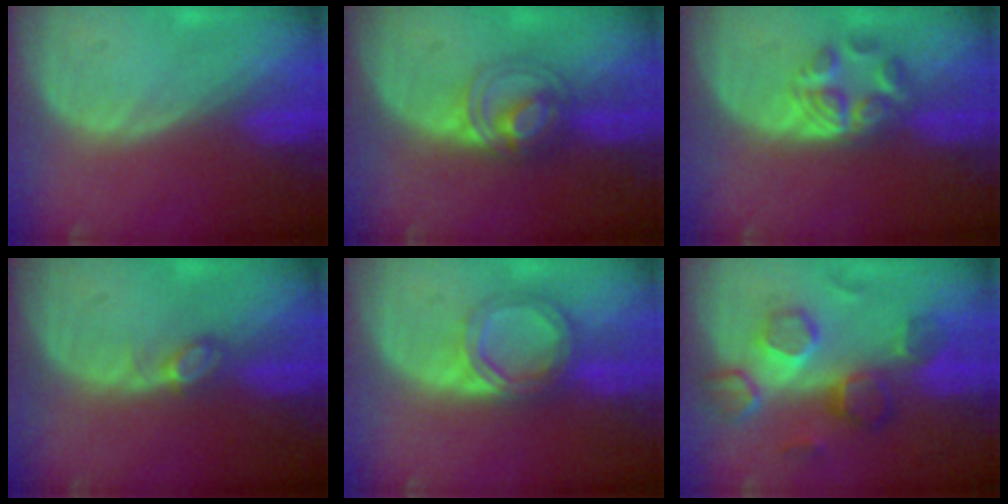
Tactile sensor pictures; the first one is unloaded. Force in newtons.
{"total": 5.9, "press": 5.4, "slide": 2.4}
{"total": 5.9, "press": 5.1, "slide": 3.1}
{"total": 2.2, "press": 2.2, "slide": 0.3}
{"total": 6.1, "press": 5.4, "slide": 2.9}
{"total": 8.5, "press": 8.3, "slide": 2.1}